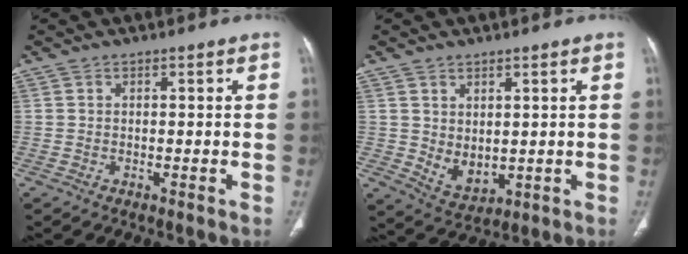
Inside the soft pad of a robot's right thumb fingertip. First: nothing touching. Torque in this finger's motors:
{"motor_torque": [-0.26, -0.05, -0.36, 0.40, -0.04]}